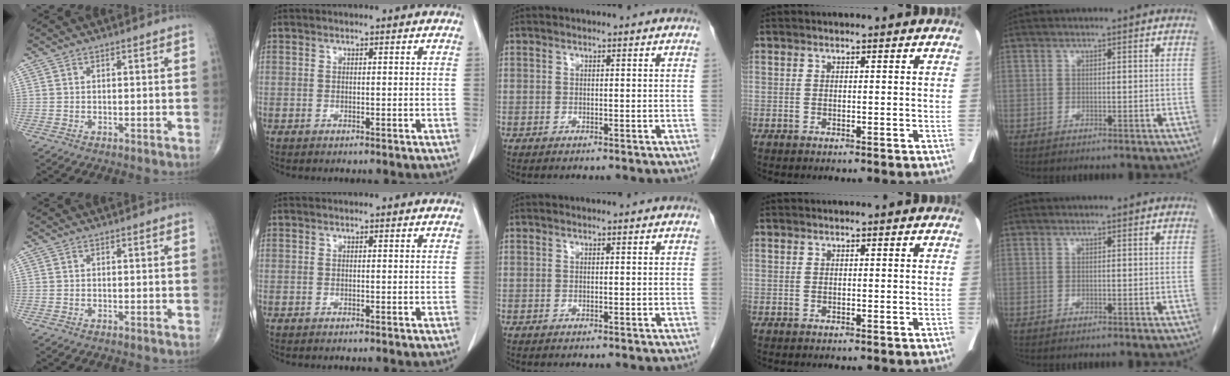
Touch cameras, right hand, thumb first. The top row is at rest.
{}